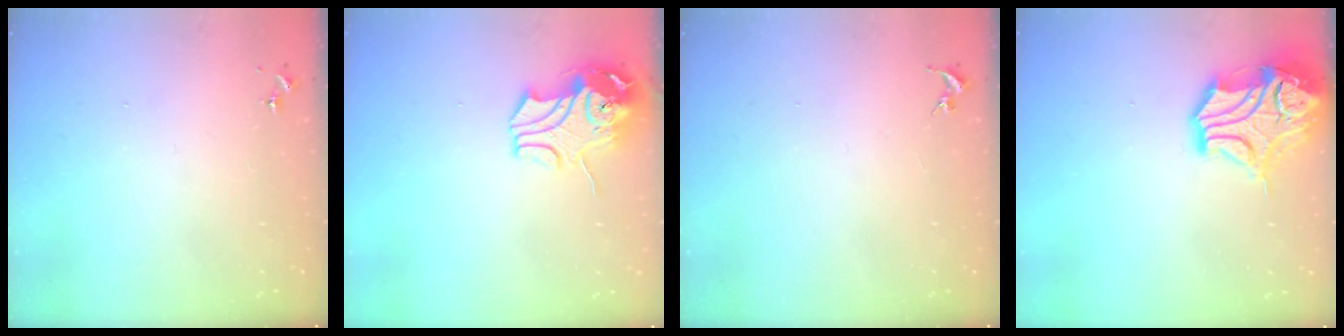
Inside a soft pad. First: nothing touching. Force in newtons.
{"total": 11.2, "press": 11.0, "slide": 1.9}
{"total": 0.0}
{"total": 16.8, "press": 16.6, "slide": 2.5}